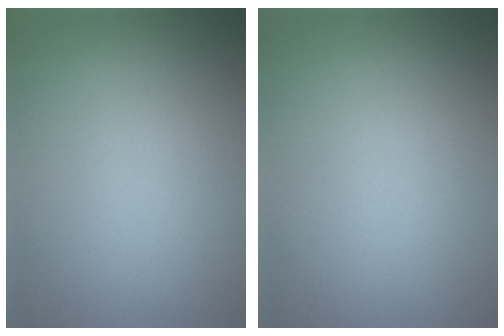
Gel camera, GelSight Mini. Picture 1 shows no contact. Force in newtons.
{"total": 0.0}